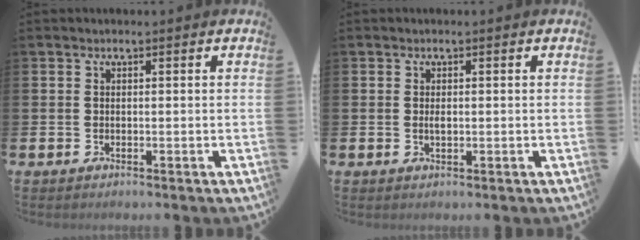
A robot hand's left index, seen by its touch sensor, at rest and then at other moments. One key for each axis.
{"total": 0.8, "fx": 0.2, "fy": 0.3, "fz": 0.7, "tx": -0.009, "ty": -0.001, "tz": 0.002}